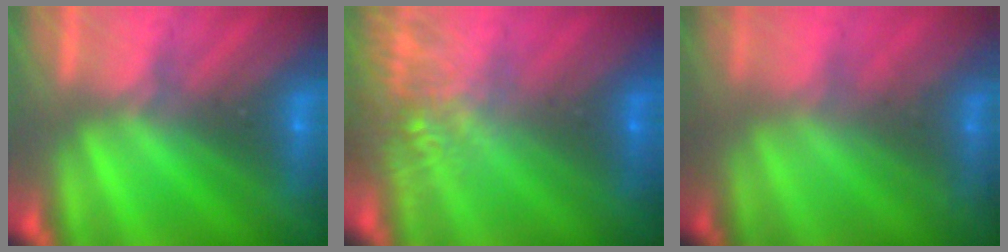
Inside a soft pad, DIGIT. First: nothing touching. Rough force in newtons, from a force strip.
{"total": 7.4}
{"total": 1.6}